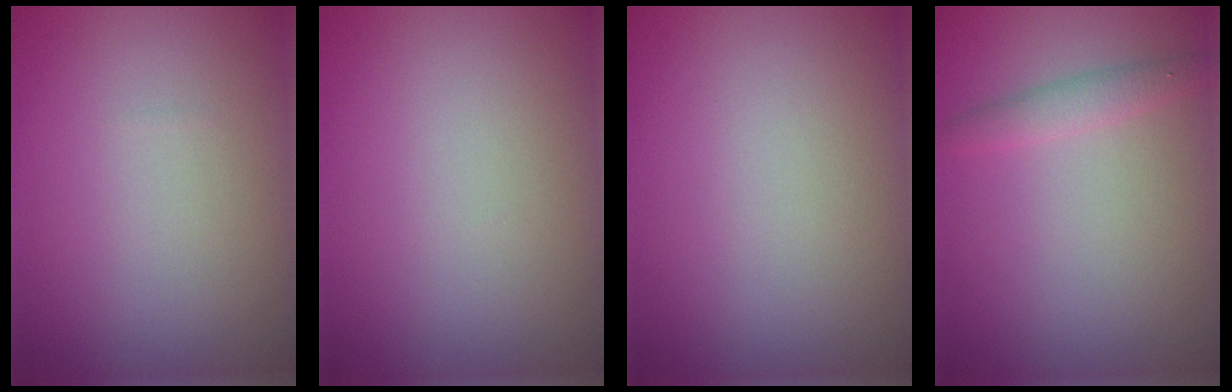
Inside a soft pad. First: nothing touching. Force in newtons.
{"total": 0.0}
{"total": 0.0}
{"total": 1.6, "press": 1.6, "slide": 0.0}